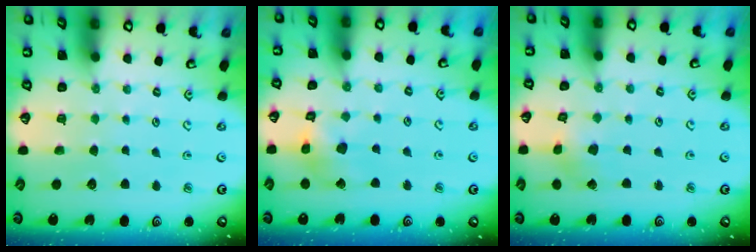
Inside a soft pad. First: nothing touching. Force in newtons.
{"total": 9.6, "press": 9.5, "slide": 1.2}
{"total": 2.6, "press": 2.6, "slide": 0.3}